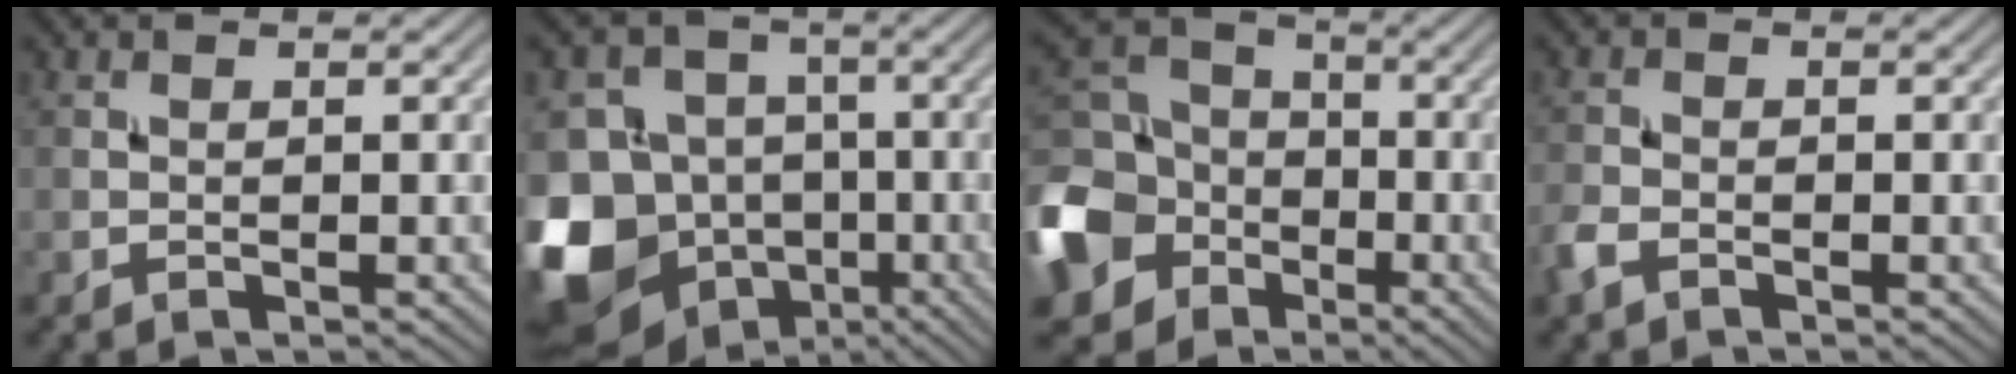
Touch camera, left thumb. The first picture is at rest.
{"total": 15.1, "force": [-6.2, 12.1, 6.6], "torque": [-0.199, -0.005, -0.130]}
{"total": 16.0, "force": [-5.4, 13.1, 7.4], "torque": [-0.242, -0.032, -0.121]}
{"total": 2.5, "force": [-1.7, 1.4, 1.3], "torque": [-0.034, -0.004, -0.043]}